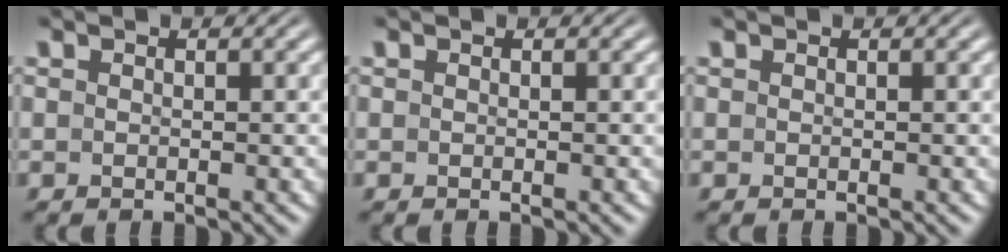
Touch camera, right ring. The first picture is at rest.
{"total": 0.0}
{"total": 0.0}